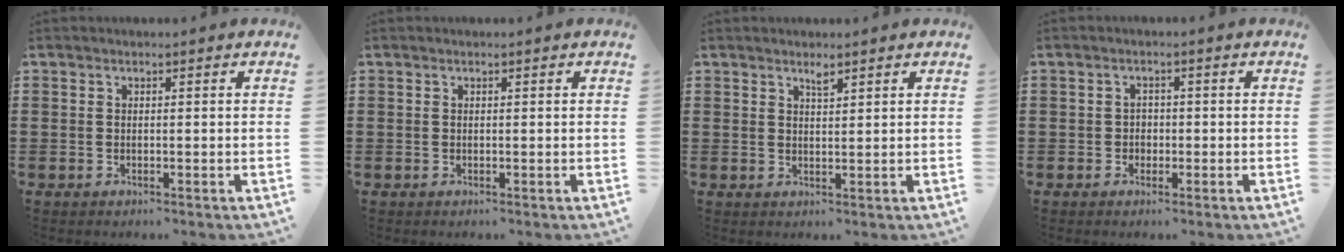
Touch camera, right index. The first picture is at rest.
{"total": 0.0}
{"total": 1.5, "force": [1.3, 0.3, 0.8], "torque": [-0.017, 0.001, 0.022]}
{"total": 1.6, "force": [-0.5, 1.4, 0.5], "torque": [-0.015, 0.003, -0.012]}